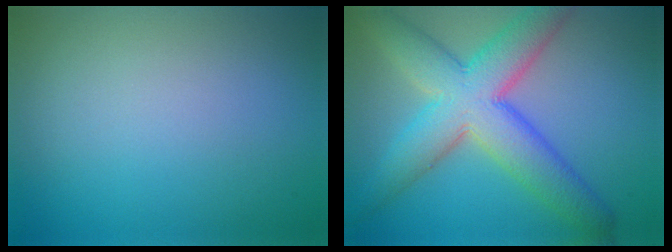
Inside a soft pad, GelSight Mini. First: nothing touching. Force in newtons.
{"total": 9.1, "press": 9.1, "slide": 0.3}